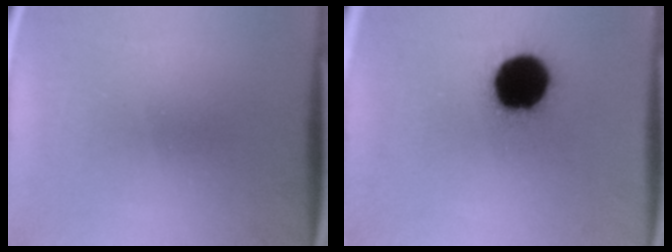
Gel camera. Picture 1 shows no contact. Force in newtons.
{"total": 19.9}